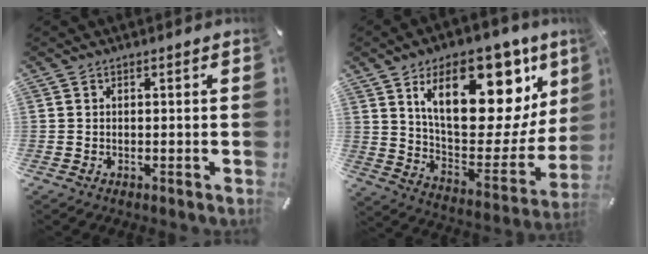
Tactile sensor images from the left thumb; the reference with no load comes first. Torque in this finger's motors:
{"motor_torque": [3.28, 1.74, 1.78, -1.00, 0.69]}